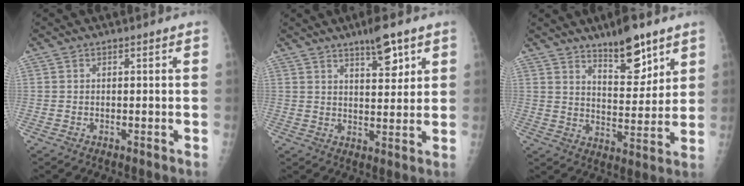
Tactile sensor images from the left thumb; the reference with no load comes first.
{"total": 6.7, "force": [4.3, 2.0, 4.8], "torque": [-0.060, -0.027, 0.065]}
{"total": 10.8, "force": [7.6, 3.9, 6.6], "torque": [-0.076, -0.056, 0.124]}